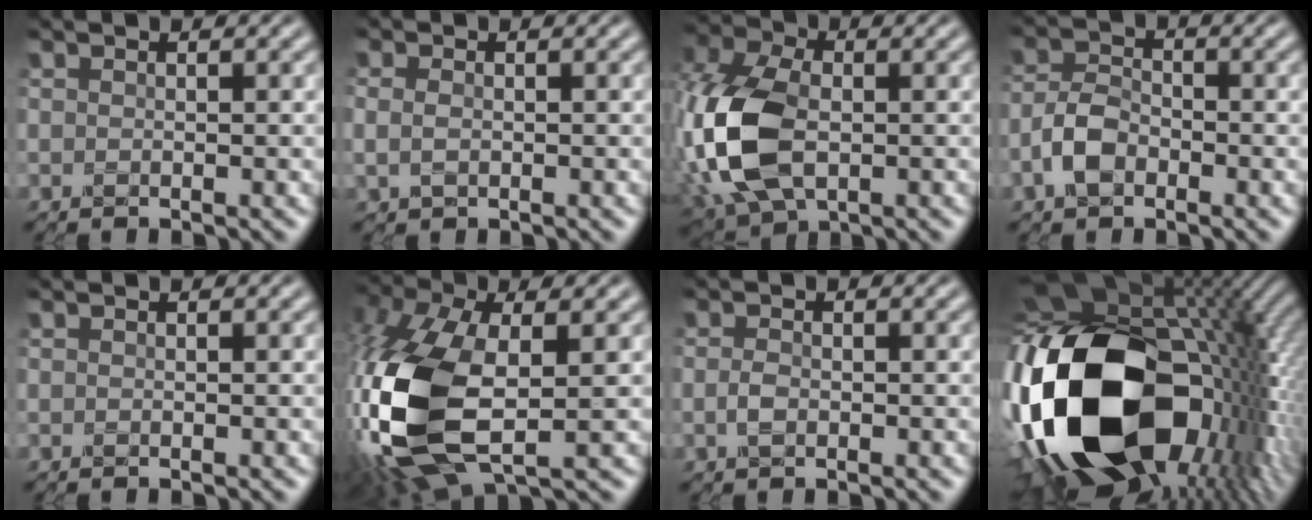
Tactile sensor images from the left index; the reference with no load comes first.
{"total": 1.7, "force": [-0.2, 1.3, 1.2], "torque": [-0.030, 0.000, 0.003]}
{"total": 12.3, "force": [-2.0, 7.9, 9.3], "torque": [-0.239, -0.012, -0.049]}
{"total": 3.5, "force": [-1.8, 2.1, 2.1], "torque": [-0.044, 0.007, -0.045]}
{"total": 0.0}
{"total": 14.2, "force": [-2.7, 7.2, 11.9], "torque": [-0.313, -0.022, -0.050]}
{"total": 1.3, "force": [-0.4, 0.8, 1.0], "torque": [-0.025, 0.000, -0.010]}
{"total": 22.1, "force": [-3.6, 13.8, 16.8], "torque": [-0.358, -0.041, -0.052]}